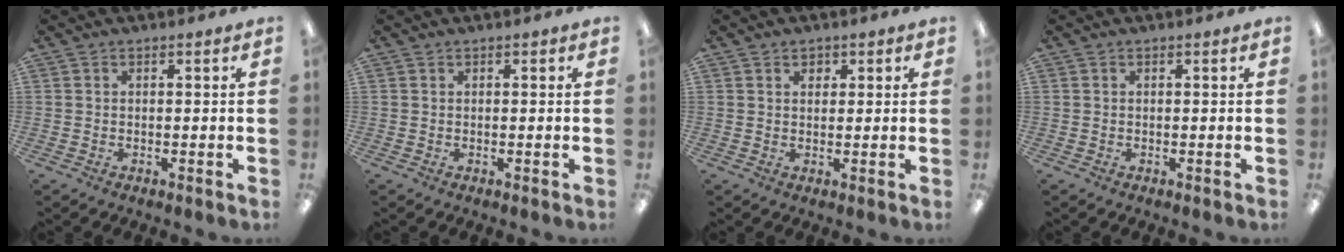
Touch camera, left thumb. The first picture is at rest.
{"total": 0.0}
{"total": 1.8, "force": [1.0, 1.4, 0.6], "torque": [-0.006, 0.001, 0.015]}
{"total": 0.0}